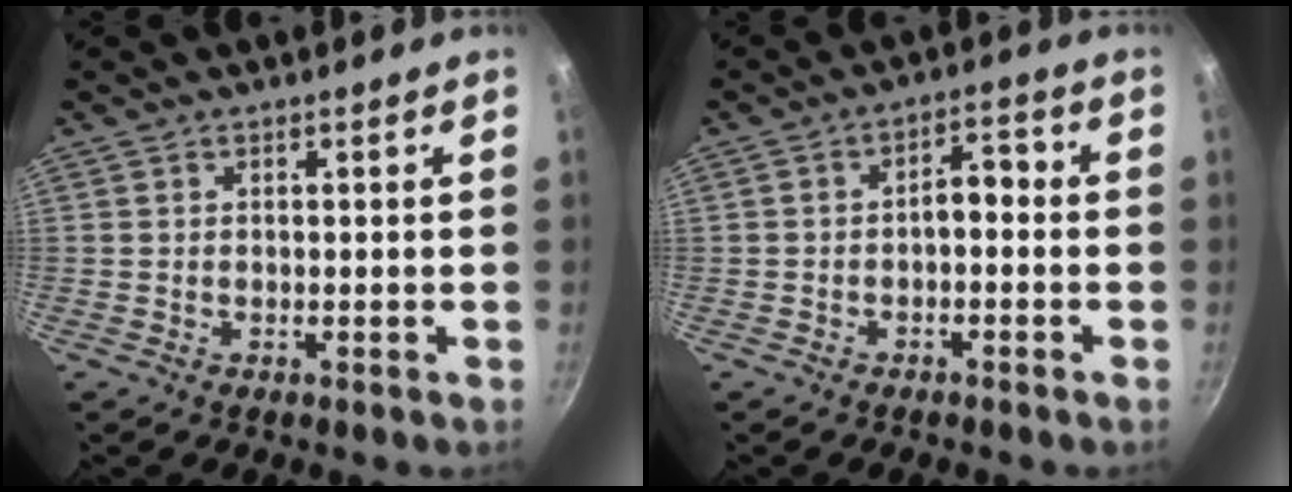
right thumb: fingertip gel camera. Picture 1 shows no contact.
{"total": 4.2, "force": [-1.2, 2.3, 3.3], "torque": [-0.035, 0.029, -0.020]}